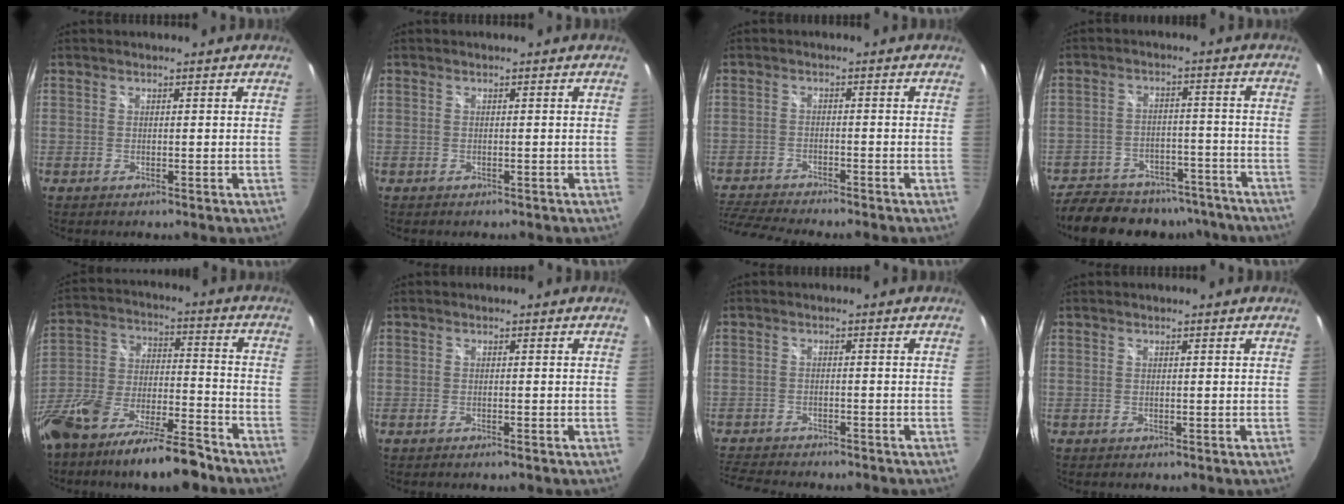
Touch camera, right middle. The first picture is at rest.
{"total": 0.7, "force": [-0.6, 0.3, 0.2], "torque": [-0.005, -0.001, -0.007]}
{"total": 9.8, "force": [-9.1, 0.8, 3.6], "torque": [-0.102, -0.021, -0.158]}
{"total": 18.8, "force": [-15.7, 7.7, 6.9], "torque": [-0.151, 0.012, -0.208]}
{"total": 18.5, "force": [-12.2, 6.6, 12.2], "torque": [-0.242, -0.019, -0.207]}
{"total": 0.8, "force": [-0.7, 0.1, 0.4], "torque": [-0.008, -0.001, -0.014]}
{"total": 8.7, "force": [-8.0, 2.1, 2.7], "torque": [-0.079, -0.014, -0.131]}
{"total": 0.0}